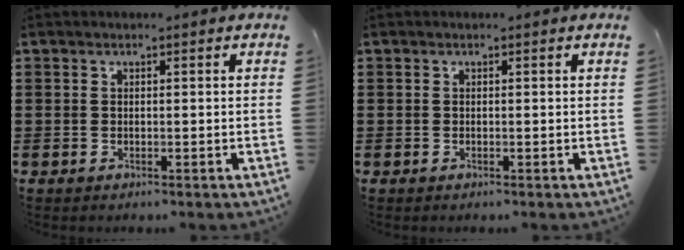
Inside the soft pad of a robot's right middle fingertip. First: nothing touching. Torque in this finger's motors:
{"motor_torque": [-0.78, 0.73, 0.03, -0.01]}